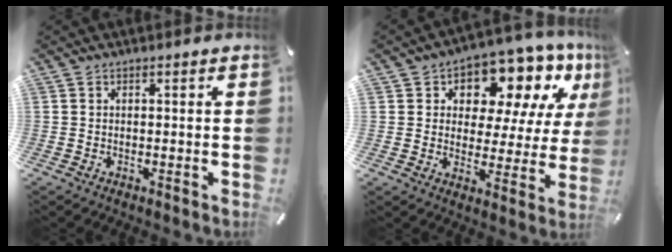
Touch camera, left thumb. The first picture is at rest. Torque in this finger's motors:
{"motor_torque": [0.66, 0.64, 0.36, -0.01, 0.10]}